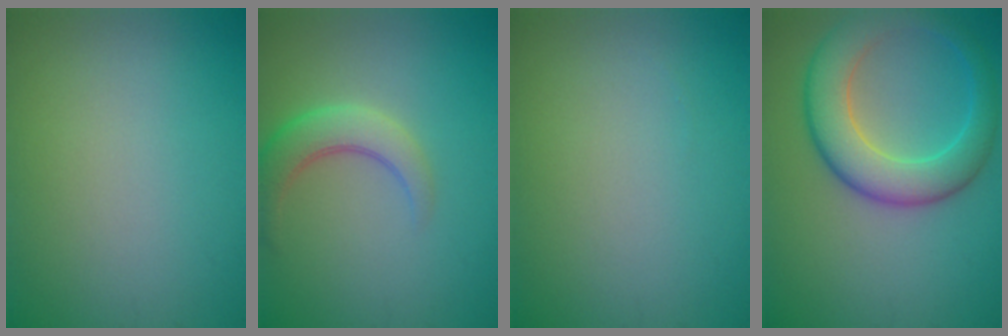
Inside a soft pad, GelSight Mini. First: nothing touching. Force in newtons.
{"total": 3.7, "press": 3.7, "slide": 0.3}
{"total": 0.0}
{"total": 7.0, "press": 7.0, "slide": 0.1}